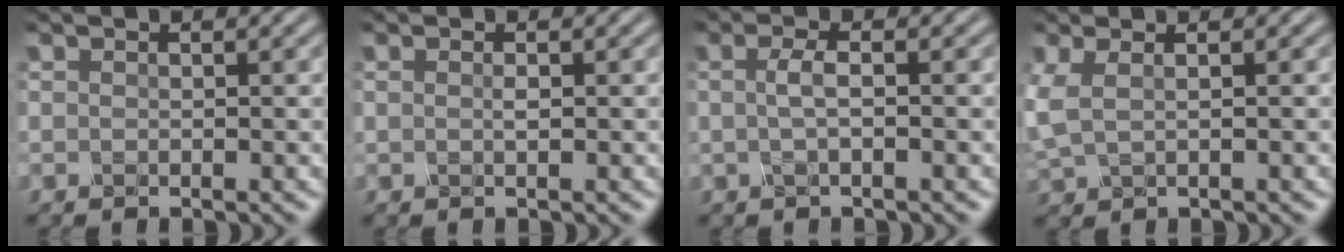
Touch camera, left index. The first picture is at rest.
{"total": 0.6, "force": [0.1, 0.2, 0.6], "torque": [-0.013, 0.002, 0.002]}
{"total": 1.9, "force": [0.1, 0.5, 1.8], "torque": [-0.038, 0.004, -0.001]}
{"total": 2.1, "force": [0.6, 1.0, 1.8], "torque": [-0.052, 0.005, 0.013]}